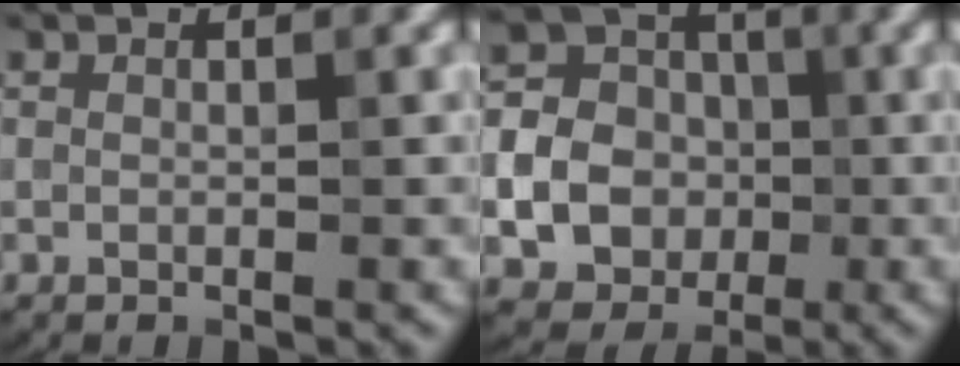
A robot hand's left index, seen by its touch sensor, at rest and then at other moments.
{"total": 14.0, "force": [-2.1, 12.6, 5.7], "torque": [-0.150, 0.006, -0.057]}